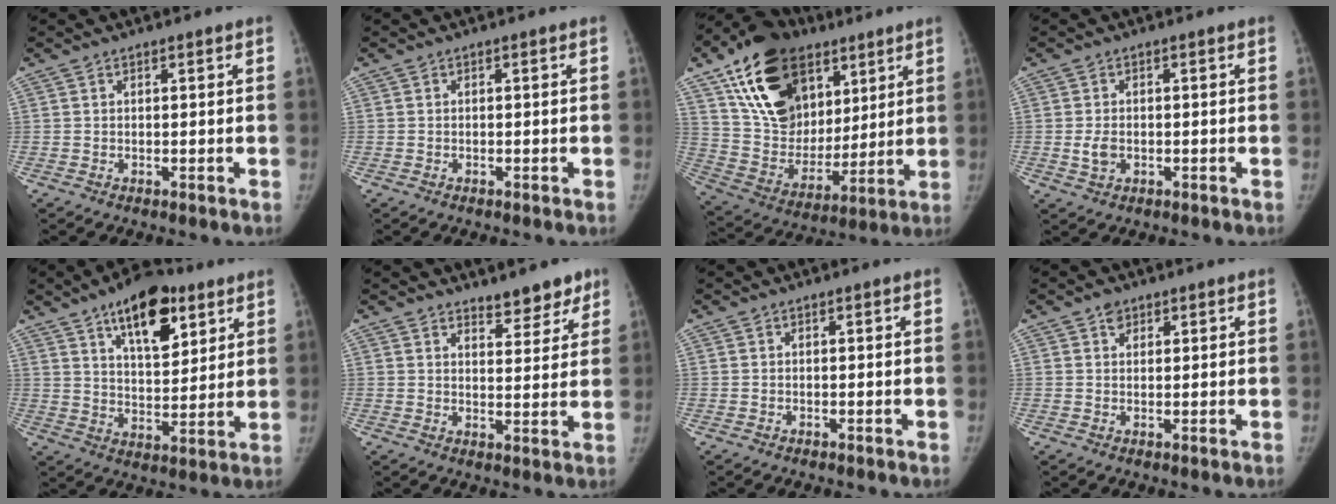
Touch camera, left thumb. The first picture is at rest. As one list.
[{"total": 0.0}, {"total": 25.5, "force": [12.6, 17.1, 14.2], "torque": [-0.222, -0.020, 0.225]}, {"total": 3.0, "force": [-0.5, 2.2, 2.1], "torque": [-0.036, 0.000, -0.008]}, {"total": 15.0, "force": [8.5, 7.1, 10.2], "torque": [-0.117, -0.037, 0.133]}, {"total": 6.0, "force": [4.8, 2.8, 2.3], "torque": [0.009, -0.032, 0.067]}, {"total": 0.0}, {"total": 2.2, "force": [1.3, 1.7, 0.6], "torque": [0.007, -0.004, 0.014]}]